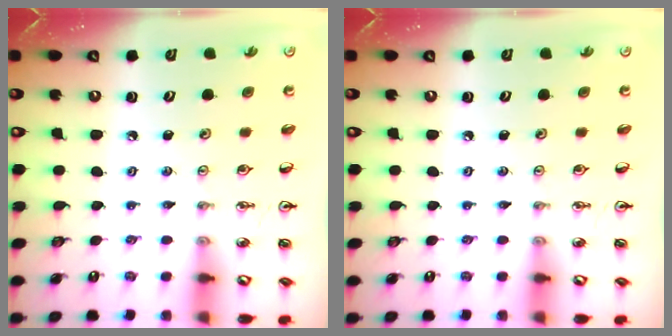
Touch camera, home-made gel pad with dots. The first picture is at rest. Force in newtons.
{"total": 0.0}